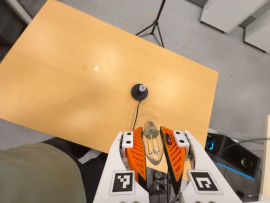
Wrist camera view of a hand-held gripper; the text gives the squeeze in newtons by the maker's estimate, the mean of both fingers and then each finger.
{"total": 22.3, "left": 23.7, "right": 20.9}